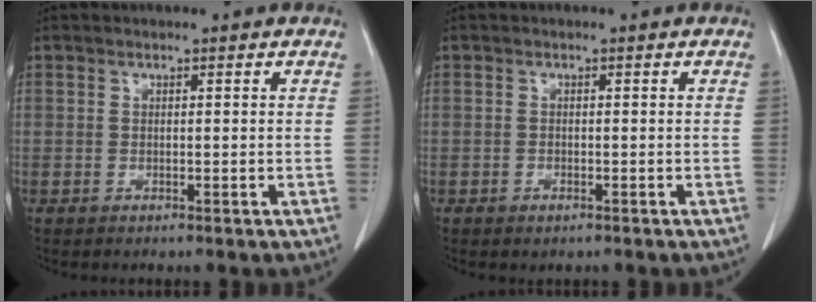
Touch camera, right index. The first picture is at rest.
{"total": 0.8, "force": [-0.4, 0.5, 0.5], "torque": [-0.011, 0.000, 0.002]}